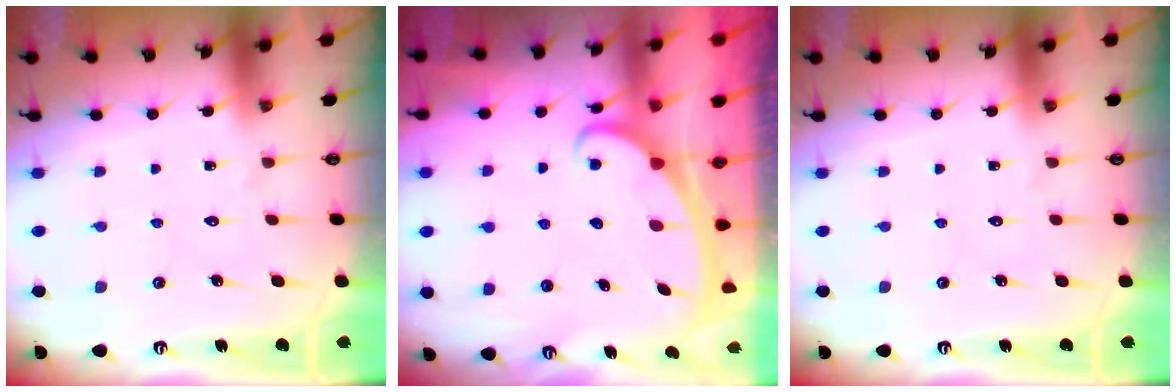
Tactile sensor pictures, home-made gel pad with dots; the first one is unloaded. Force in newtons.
{"total": 2.4, "press": 2.4, "slide": 0.3}
{"total": 0.0}